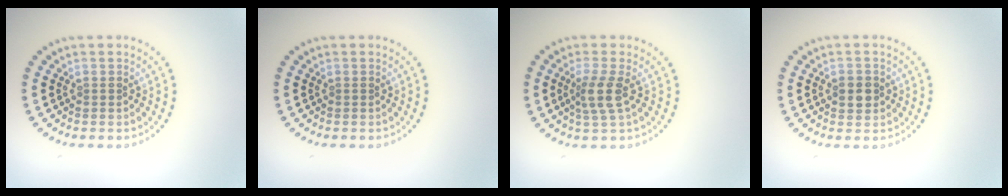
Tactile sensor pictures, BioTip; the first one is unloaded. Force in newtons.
{"total": 0.0}
{"total": 2.5, "press": 2.0, "slide": 1.4}
{"total": 1.9, "press": 1.9, "slide": 0.3}